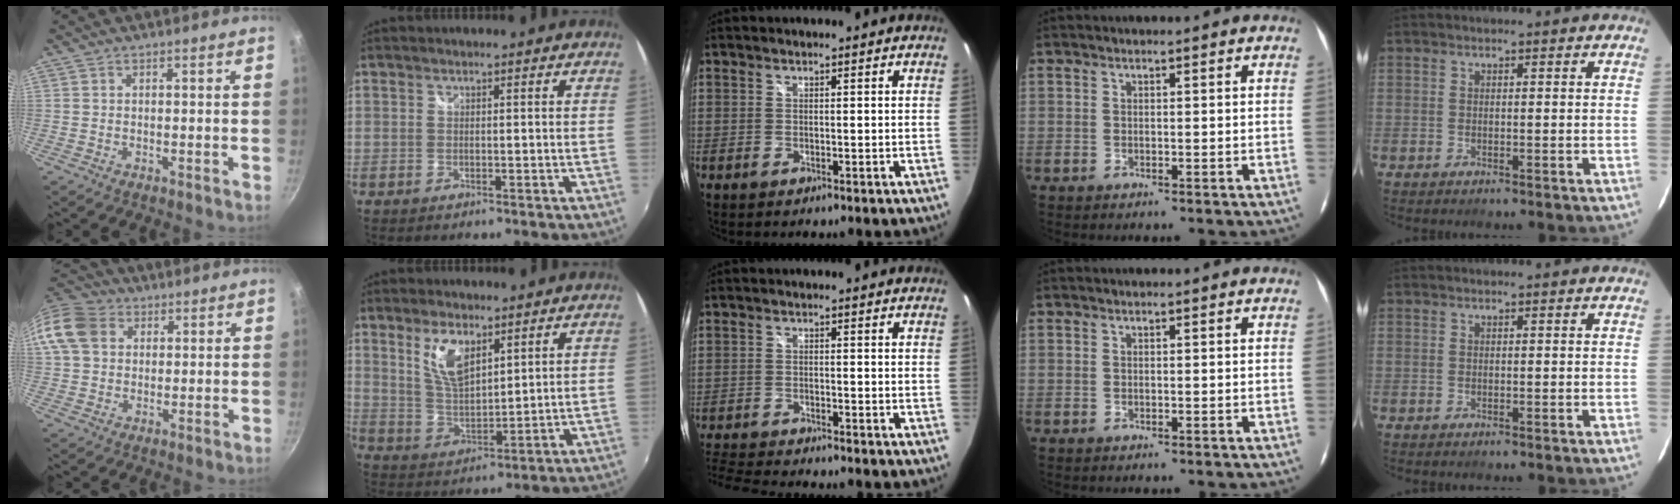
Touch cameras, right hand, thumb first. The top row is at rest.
{"thumb": {"total": 12.2, "force": [3.1, 9.9, 6.5], "torque": [-0.120, 0.020, 0.041]}, "index": {"total": 8.6, "force": [4.7, 3.9, 6.1], "torque": [-0.114, -0.001, 0.098]}, "middle": {"total": 8.5, "force": [-8.0, 0.6, 2.8], "torque": [-0.083, -0.016, -0.146]}}